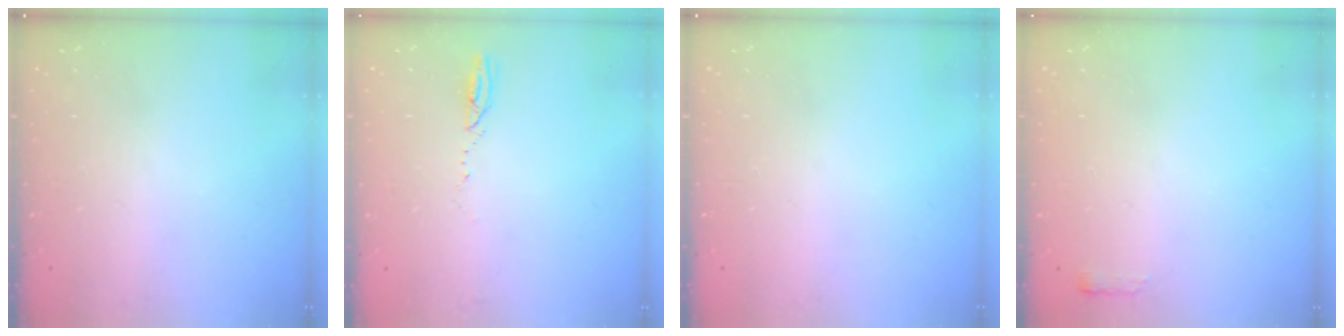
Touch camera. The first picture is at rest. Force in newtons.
{"total": 2.6, "press": 2.6, "slide": 0.3}
{"total": 0.0}
{"total": 2.4, "press": 2.4, "slide": 0.4}